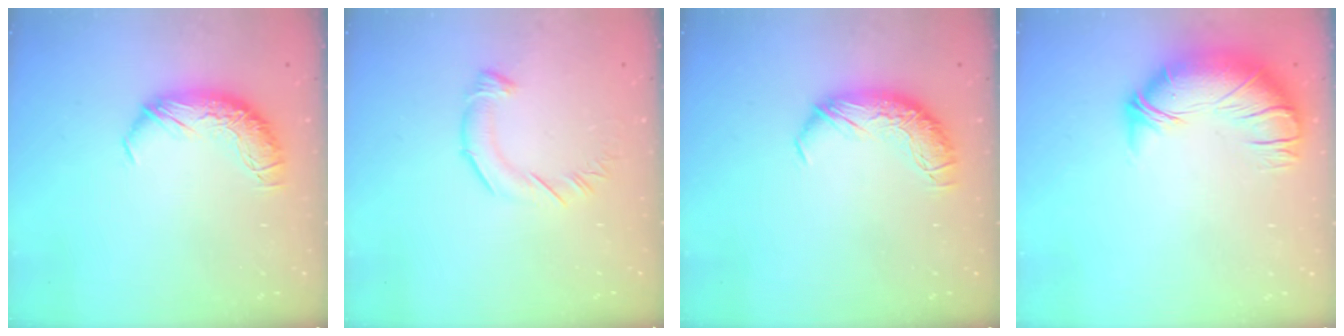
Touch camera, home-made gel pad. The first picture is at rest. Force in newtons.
{"total": 3.0, "press": 3.0, "slide": 0.2}
{"total": 0.0}
{"total": 2.6, "press": 0.3, "slide": 2.6}